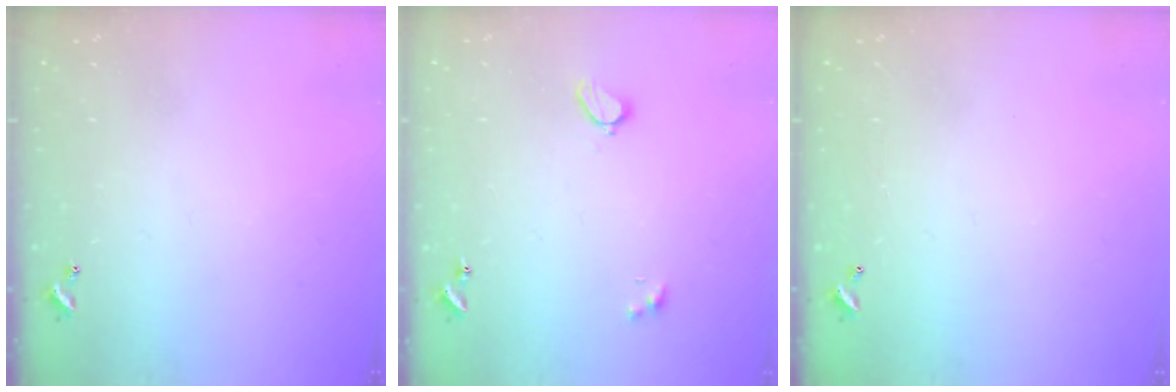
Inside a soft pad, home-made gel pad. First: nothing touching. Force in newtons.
{"total": 1.9, "press": 1.9, "slide": 0.6}
{"total": 2.8, "press": 2.8, "slide": 0.1}